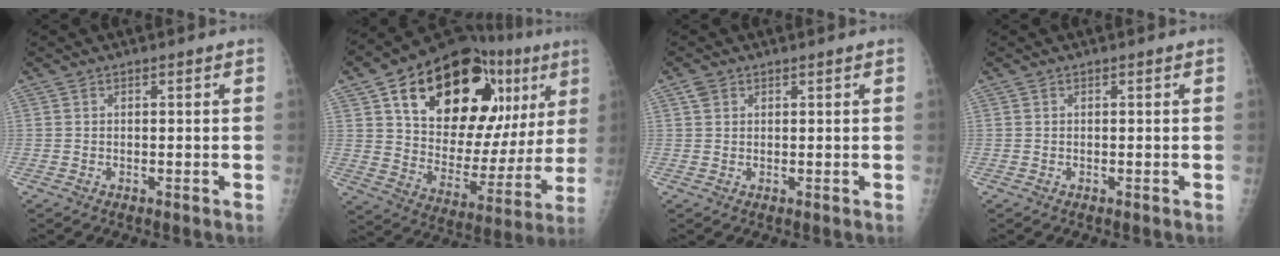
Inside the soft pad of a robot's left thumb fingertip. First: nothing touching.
{"total": 30.7, "force": [13.1, 15.5, 23.1], "torque": [-0.298, -0.010, 0.209]}
{"total": 1.5, "force": [0.8, 1.1, 0.6], "torque": [-0.003, 0.004, 0.014]}
{"total": 0.0}